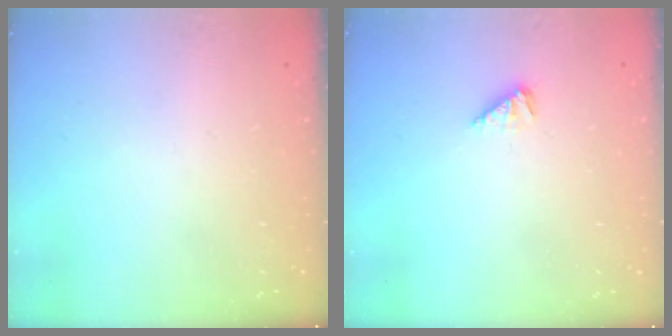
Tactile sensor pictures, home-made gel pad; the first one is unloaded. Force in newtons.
{"total": 3.4, "press": 3.3, "slide": 0.5}